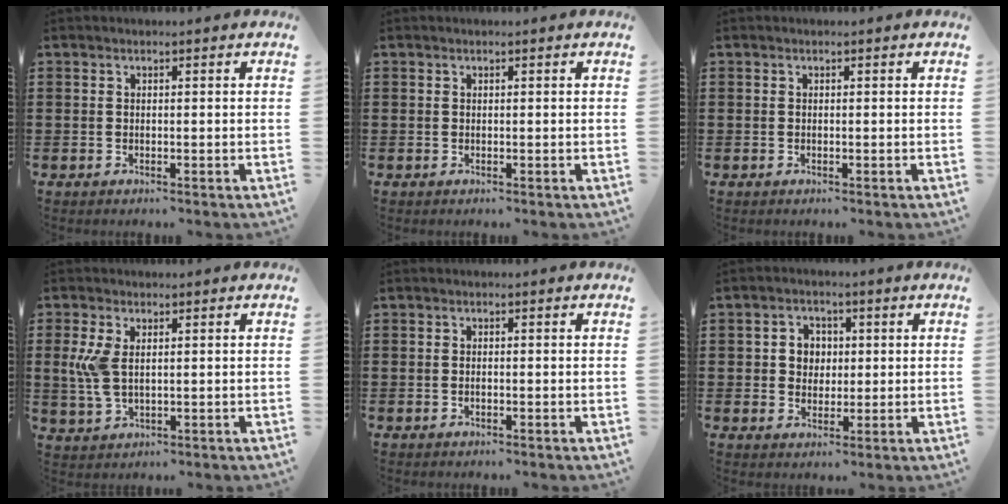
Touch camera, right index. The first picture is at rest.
{"total": 0.0}
{"total": 0.0}
{"total": 5.3, "force": [0.8, 2.7, 4.4], "torque": [-0.112, 0.000, 0.008]}
{"total": 0.6, "force": [-0.2, 0.2, 0.5], "torque": [-0.012, -0.003, -0.004]}
{"total": 3.8, "force": [0.3, 3.5, 1.4], "torque": [-0.041, 0.013, 0.002]}